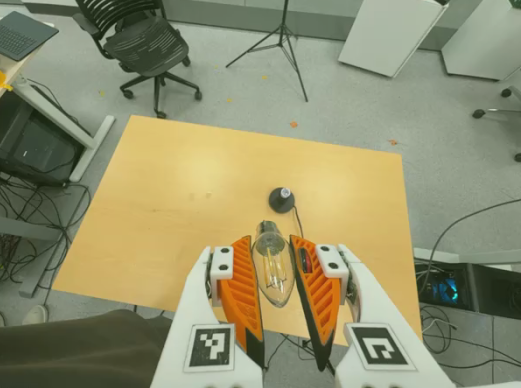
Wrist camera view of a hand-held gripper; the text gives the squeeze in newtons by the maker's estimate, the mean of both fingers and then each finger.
{"total": 12.9, "left": 13.9, "right": 11.9}